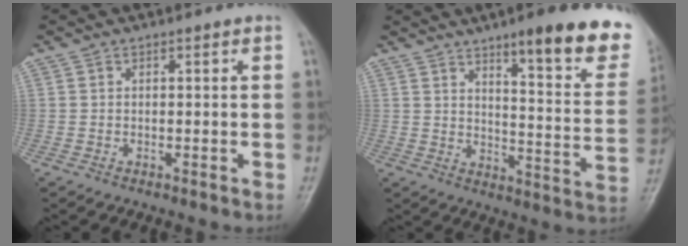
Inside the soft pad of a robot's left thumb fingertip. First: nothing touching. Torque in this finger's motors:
{"motor_torque": [0.62, 0.52, 1.46, -1.30, 0.21]}